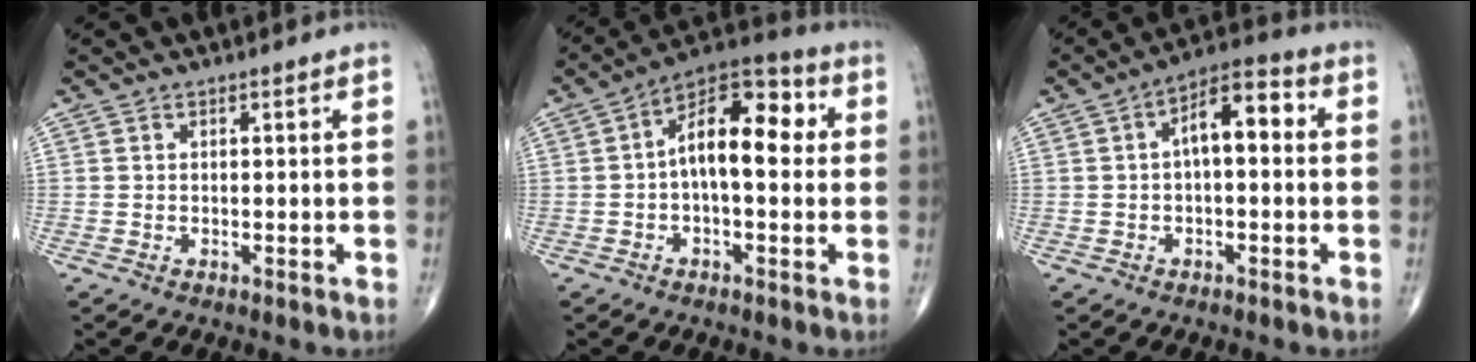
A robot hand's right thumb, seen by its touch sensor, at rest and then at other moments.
{"total": 13.3, "force": [1.1, 6.5, 11.5], "torque": [-0.158, 0.043, 0.003]}
{"total": 8.5, "force": [0.9, 4.1, 7.5], "torque": [-0.103, 0.033, 0.002]}